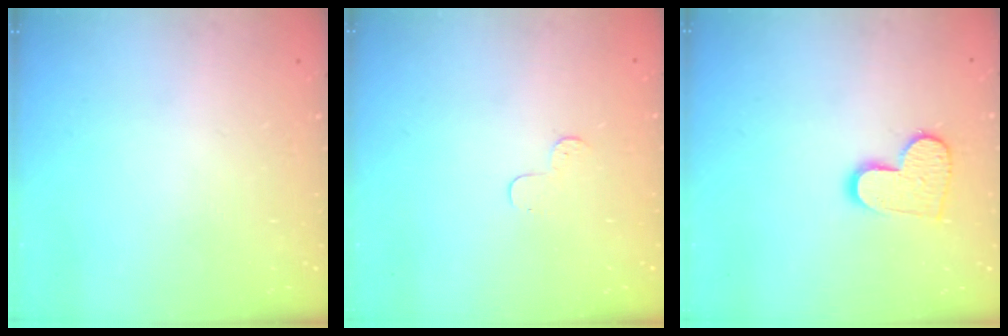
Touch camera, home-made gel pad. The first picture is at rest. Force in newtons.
{"total": 3.2, "press": 3.2, "slide": 0.3}
{"total": 11.4, "press": 11.4, "slide": 0.9}